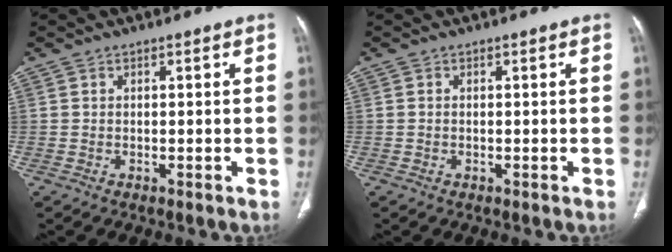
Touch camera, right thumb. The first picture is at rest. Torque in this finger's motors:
{"motor_torque": [-0.22, 0.08, -0.20, 0.41, -0.01]}